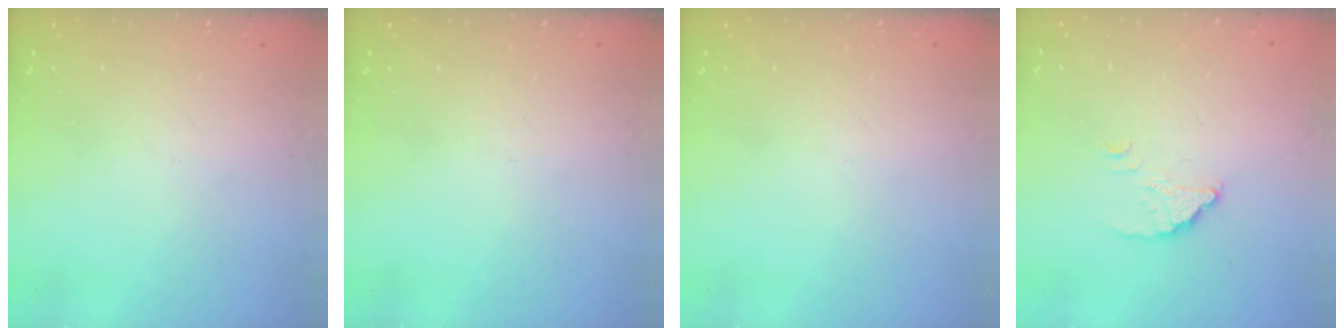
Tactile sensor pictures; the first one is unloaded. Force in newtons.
{"total": 0.0}
{"total": 0.0}
{"total": 2.2, "press": 2.2, "slide": 0.0}